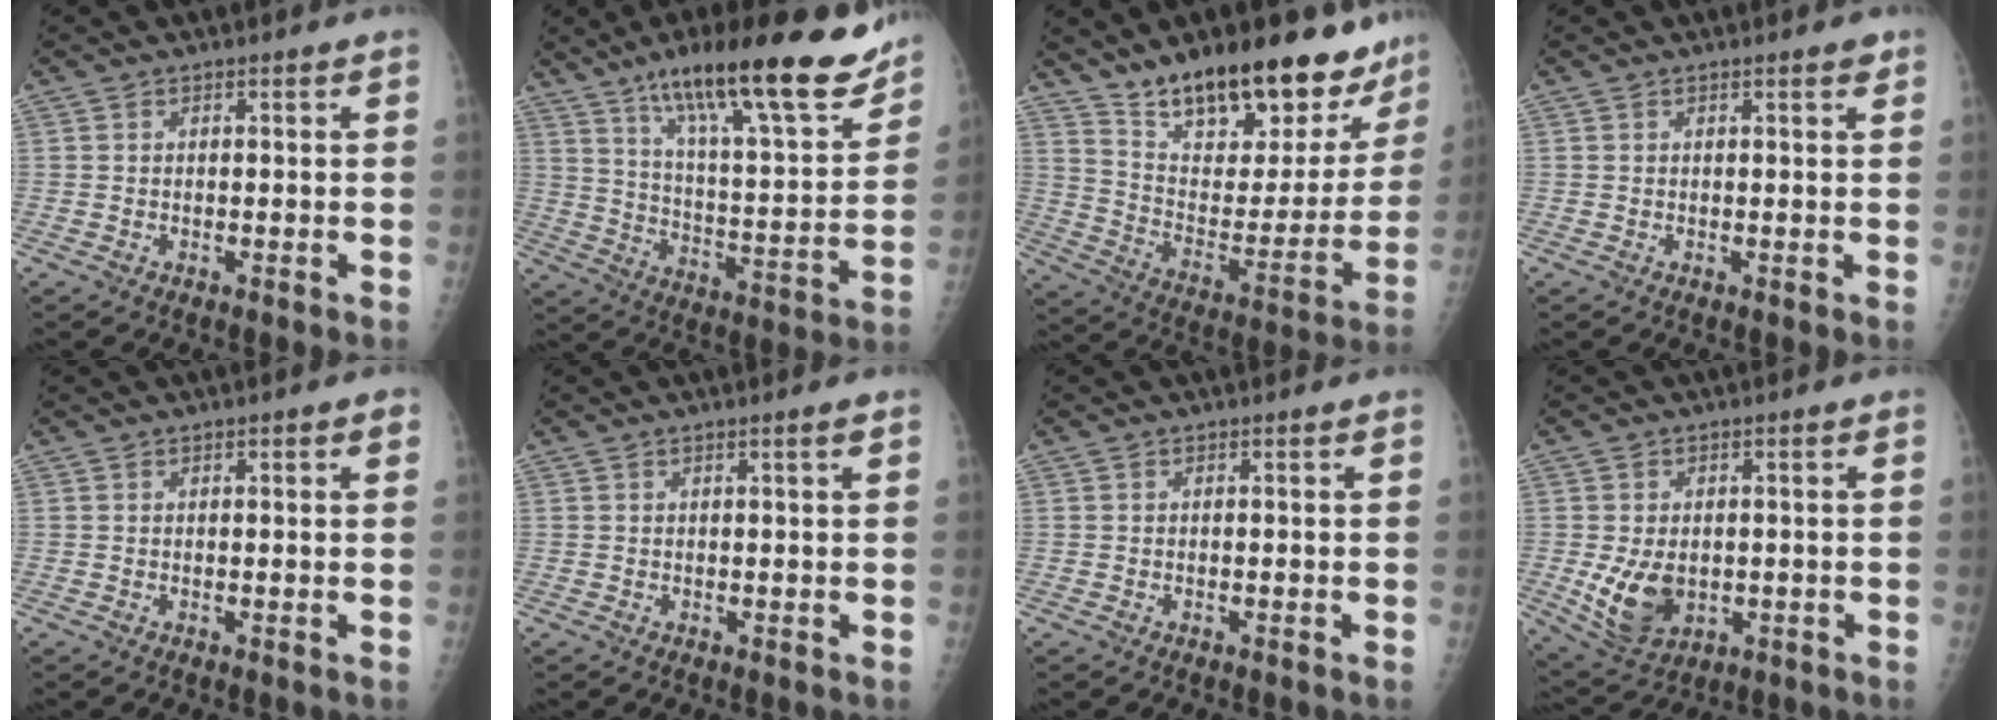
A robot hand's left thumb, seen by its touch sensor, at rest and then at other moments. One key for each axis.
{"total": 25.1, "fx": 17.1, "fy": 5.5, "fz": 17.6, "tx": -0.247, "ty": -0.063, "tz": 0.274}
{"total": 25.2, "fx": 19.3, "fy": 10.0, "fz": 12.7, "tx": -0.147, "ty": -0.094, "tz": 0.301}
{"total": 1.2, "fx": 0.8, "fy": 0.3, "fz": 0.9, "tx": -0.012, "ty": -0.002, "tz": 0.008}
{"total": 2.1, "fx": 1.0, "fy": 0.7, "fz": 1.7, "tx": -0.016, "ty": 0.001, "tz": 0.011}
{"total": 1.1, "fx": 0.6, "fy": -0.1, "fz": 0.9, "tx": -0.016, "ty": -0.001, "tz": 0.010}
{"total": 0.0}
{"total": 8.6, "fx": -1.0, "fy": 5.9, "fz": 6.1, "tx": -0.098, "ty": -0.009, "tz": 0.000}